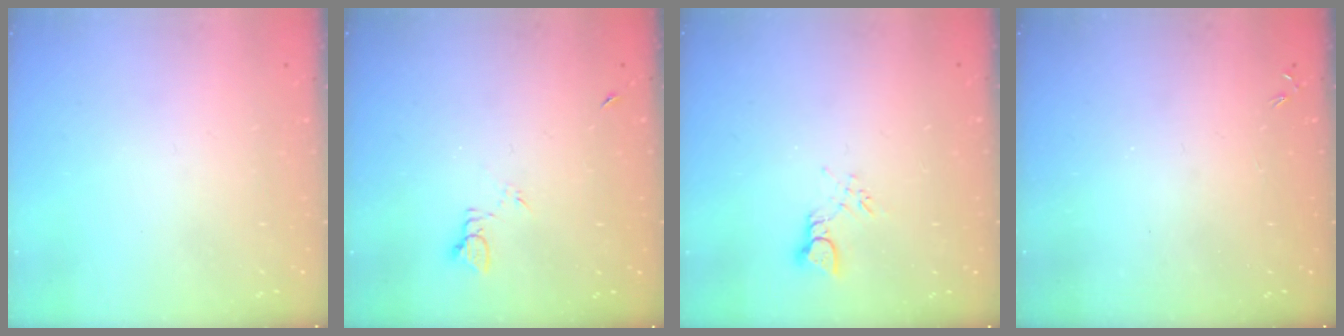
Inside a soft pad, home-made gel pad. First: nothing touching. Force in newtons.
{"total": 3.5, "press": 3.4, "slide": 0.5}
{"total": 2.8, "press": 2.8, "slide": 0.5}
{"total": 0.0}